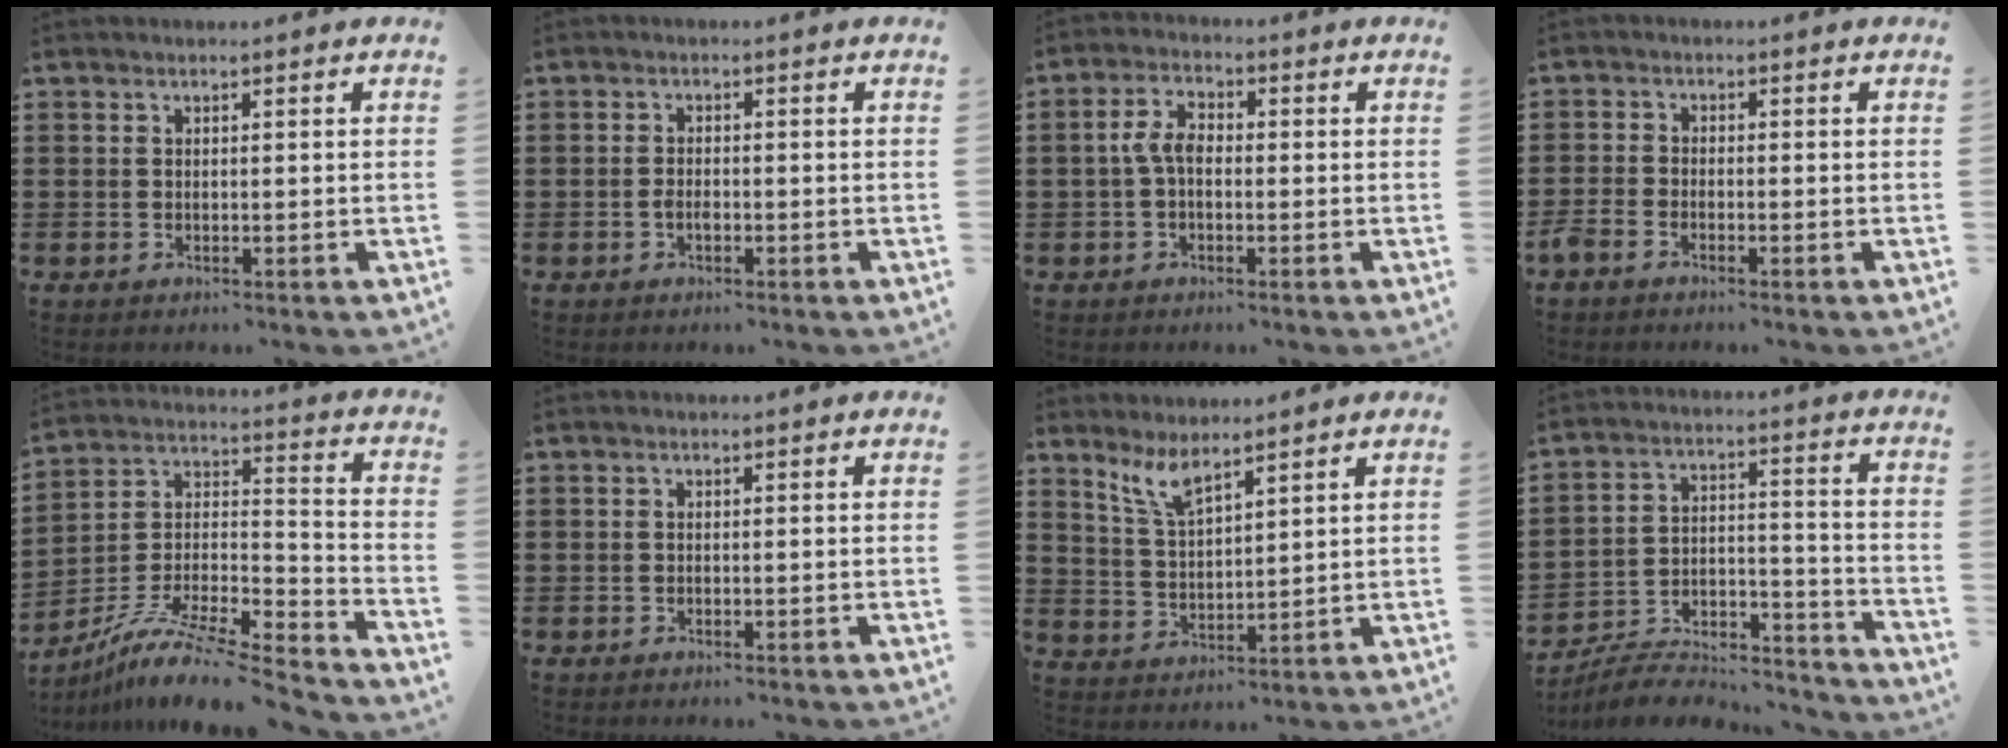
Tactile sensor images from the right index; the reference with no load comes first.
{"total": 1.4, "force": [-0.6, 0.6, 1.1], "torque": [-0.021, -0.003, -0.010]}
{"total": 4.4, "force": [-0.3, 2.3, 3.7], "torque": [-0.093, -0.004, -0.011]}
{"total": 1.6, "force": [-1.5, 0.4, 0.4], "torque": [-0.017, -0.002, -0.032]}
{"total": 9.9, "force": [-8.1, 1.6, 5.4], "torque": [-0.106, 0.005, -0.166]}
{"total": 0.0}
{"total": 4.7, "force": [3.8, 0.8, 2.7], "torque": [-0.064, -0.009, 0.069]}
{"total": 6.4, "force": [-5.9, 2.0, 1.5], "torque": [-0.027, 0.010, -0.116]}